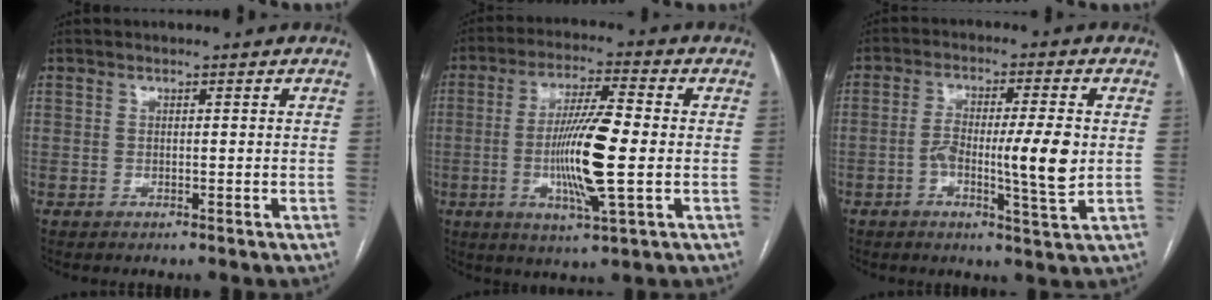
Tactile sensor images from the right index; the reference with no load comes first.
{"total": 12.5, "force": [-1.5, 0.9, 12.4], "torque": [-0.235, -0.009, -0.031]}
{"total": 9.4, "force": [-0.9, 0.9, 9.4], "torque": [-0.160, 0.002, -0.017]}